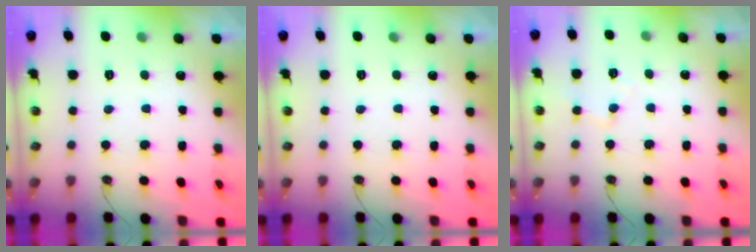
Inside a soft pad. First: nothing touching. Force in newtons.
{"total": 0.0}
{"total": 6.2, "press": 6.2, "slide": 0.6}